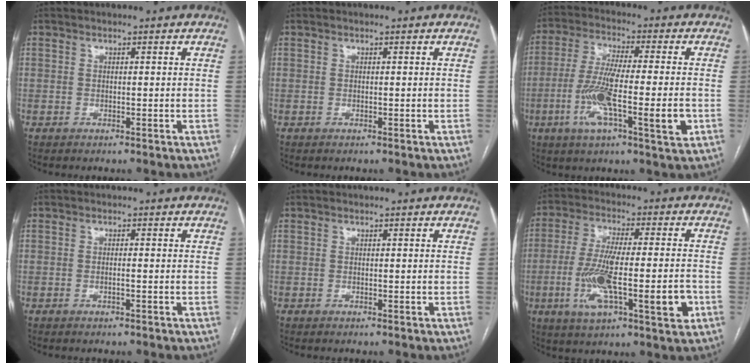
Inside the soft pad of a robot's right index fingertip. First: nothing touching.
{"total": 0.0}
{"total": 13.8, "force": [-3.8, 1.6, 13.2], "torque": [-0.241, -0.012, -0.068]}
{"total": 0.8, "force": [-0.2, 0.0, 0.7], "torque": [-0.015, 0.001, -0.003]}
{"total": 0.0}
{"total": 14.9, "force": [-4.1, 2.9, 14.0], "torque": [-0.256, -0.007, -0.065]}